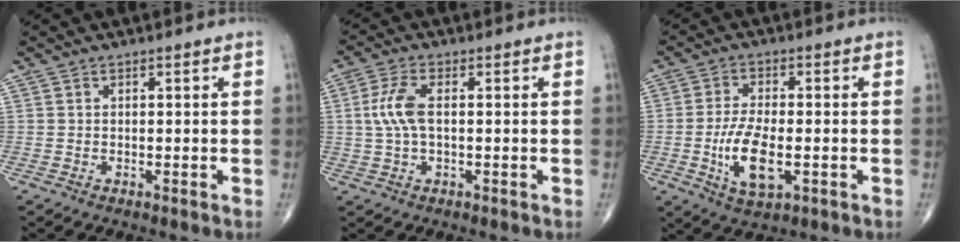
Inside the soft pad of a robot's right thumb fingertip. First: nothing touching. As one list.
[{"total": 6.0, "force": [0.5, 2.6, 5.4], "torque": [-0.133, 0.012, 0.006]}, {"total": 9.2, "force": [-2.1, 4.0, 8.1], "torque": [-0.154, 0.001, -0.033]}]